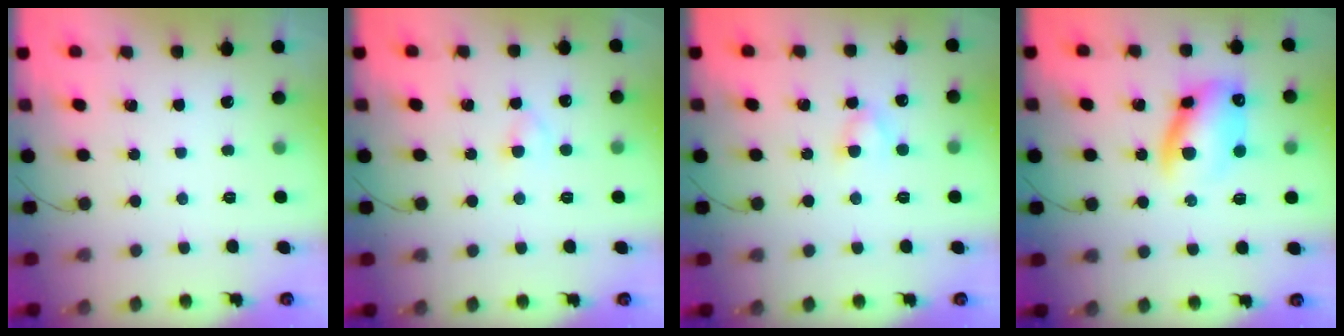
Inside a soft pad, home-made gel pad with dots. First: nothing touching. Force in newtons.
{"total": 2.8, "press": 2.6, "slide": 1.1}
{"total": 4.1, "press": 4.0, "slide": 1.0}
{"total": 11.9, "press": 11.6, "slide": 2.3}